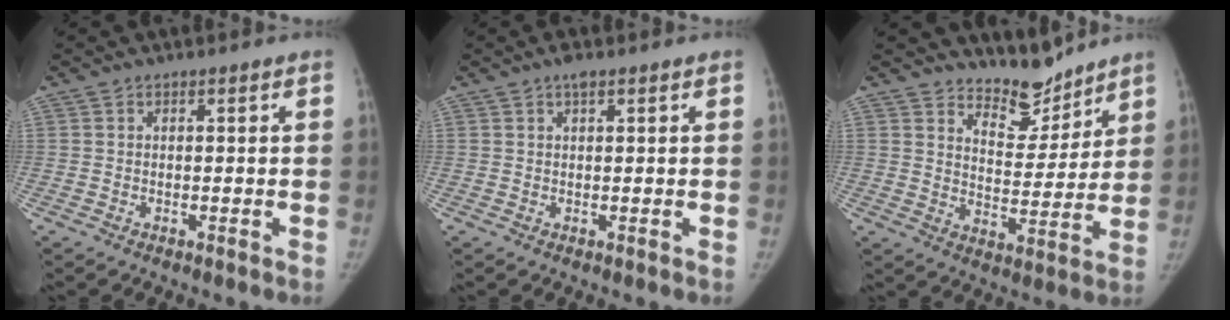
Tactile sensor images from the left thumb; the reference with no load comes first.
{"total": 1.3, "force": [0.9, 0.4, 0.9], "torque": [-0.013, 0.001, 0.012]}
{"total": 8.6, "force": [7.9, 3.2, 1.2], "torque": [0.019, -0.071, 0.138]}